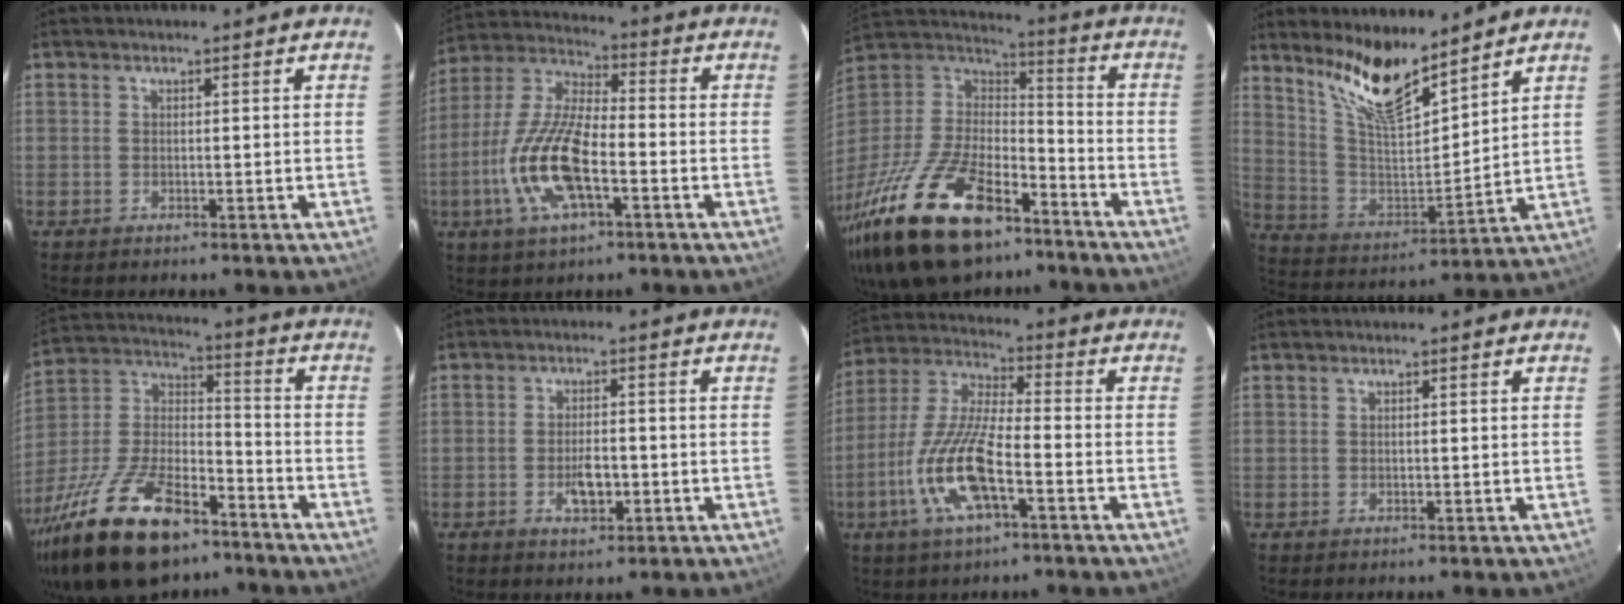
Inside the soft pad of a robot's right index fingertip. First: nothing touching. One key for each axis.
{"total": 15.6, "fx": -5.1, "fy": 5.6, "fz": 13.7, "tx": -0.291, "ty": -0.006, "tz": -0.101}
{"total": 31.3, "fx": -19.9, "fy": 14.2, "fz": 19.5, "tx": -0.413, "ty": -0.034, "tz": -0.328}
{"total": 13.9, "fx": 10.9, "fy": 3.0, "fz": 8.0, "tx": -0.155, "ty": -0.017, "tz": 0.211}
{"total": 26.7, "fx": -17.2, "fy": 11.6, "fz": 16.8, "tx": -0.349, "ty": -0.016, "tz": -0.291}
{"total": 4.8, "fx": -1.6, "fy": 2.2, "fz": 3.9, "tx": -0.077, "ty": -0.002, "tz": -0.022}
{"total": 14.6, "fx": -5.9, "fy": 3.9, "fz": 12.8, "tx": -0.274, "ty": -0.009, "tz": -0.117}
{"total": 0.0}